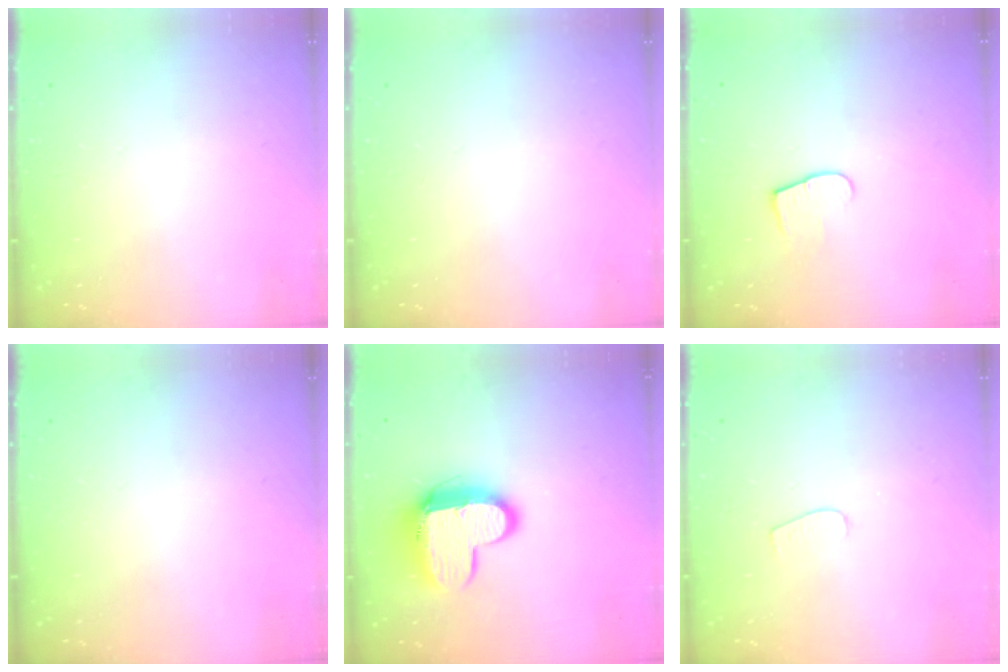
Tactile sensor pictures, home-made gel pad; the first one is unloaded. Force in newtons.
{"total": 0.0}
{"total": 5.7, "press": 5.7, "slide": 0.5}
{"total": 0.0}
{"total": 12.0, "press": 11.9, "slide": 1.1}
{"total": 3.7, "press": 3.7, "slide": 0.3}